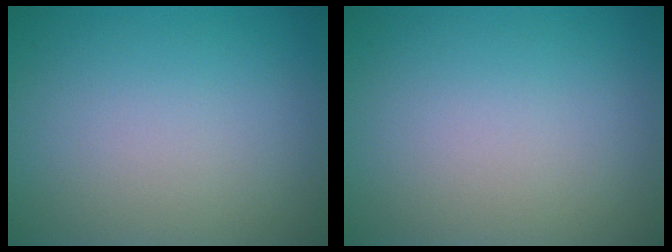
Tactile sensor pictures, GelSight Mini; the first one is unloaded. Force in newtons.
{"total": 0.0}